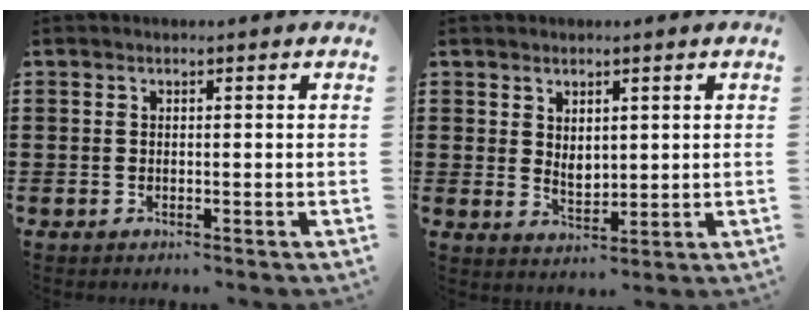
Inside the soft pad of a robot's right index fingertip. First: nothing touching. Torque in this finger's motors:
{"motor_torque": [0.32, 0.10, 0.24, 0.05]}